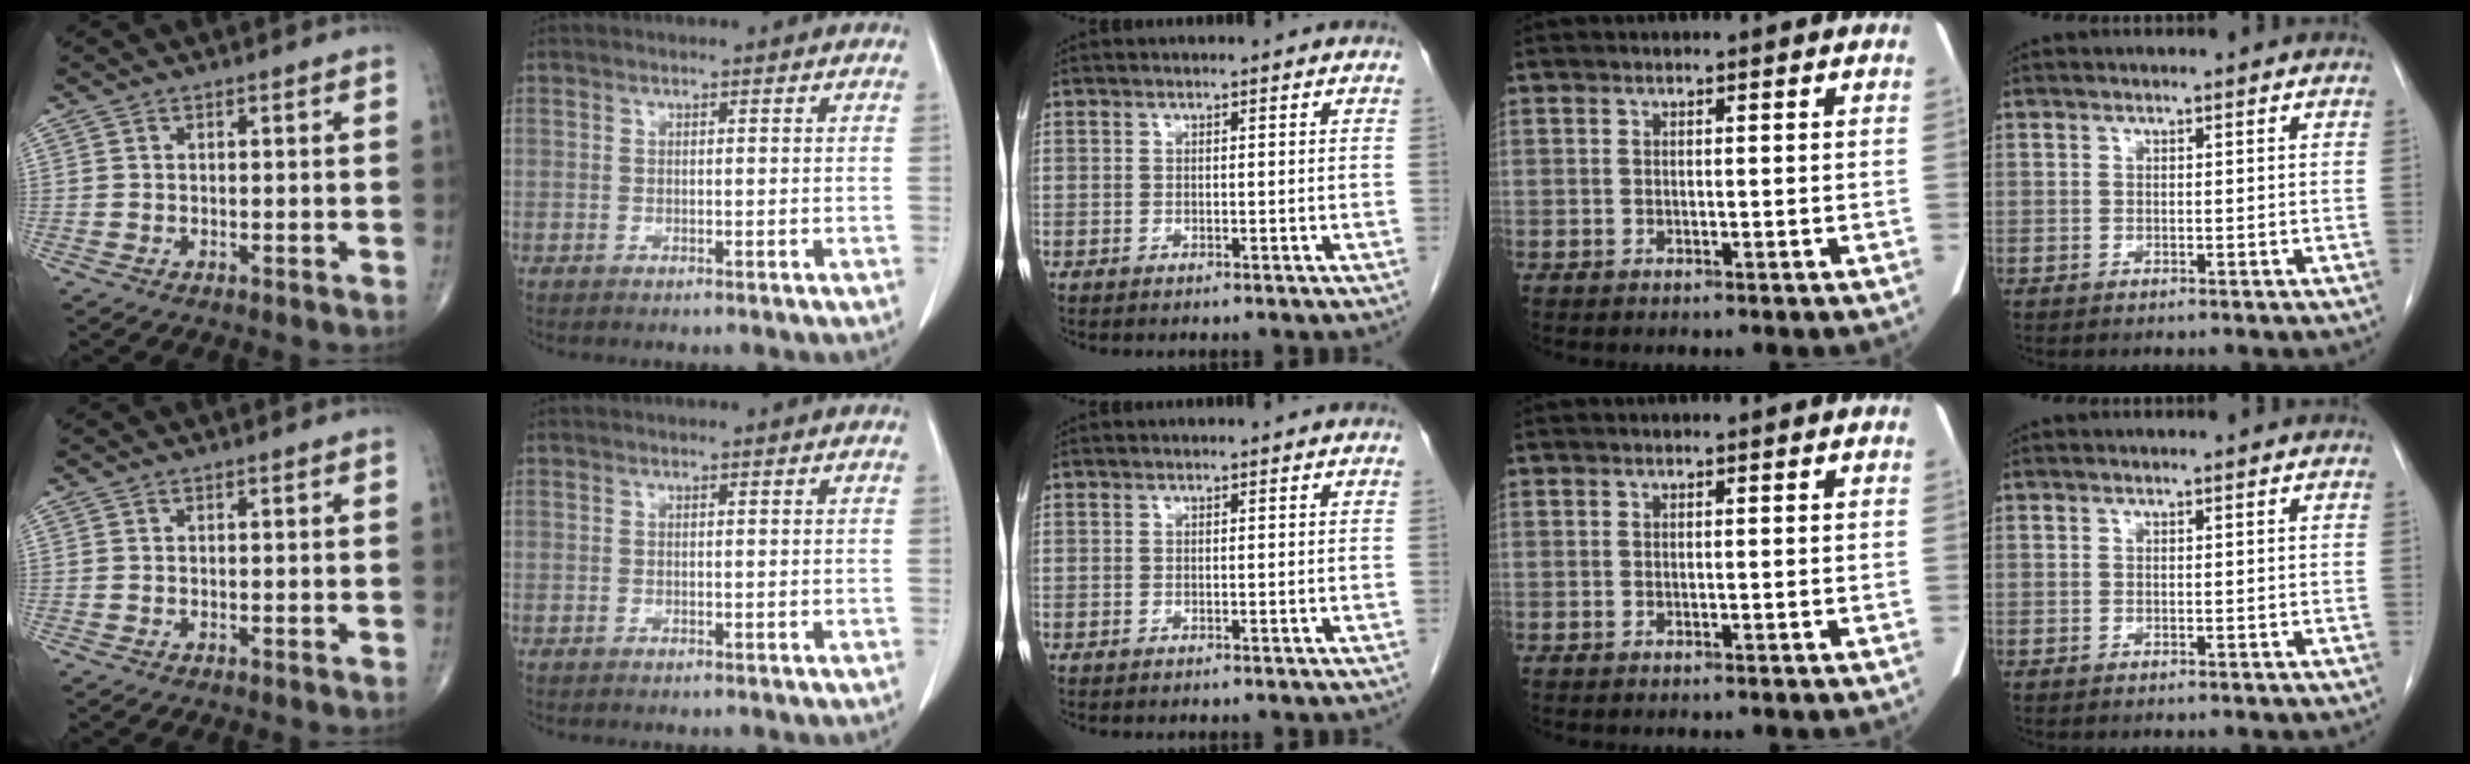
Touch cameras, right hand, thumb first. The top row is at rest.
{}